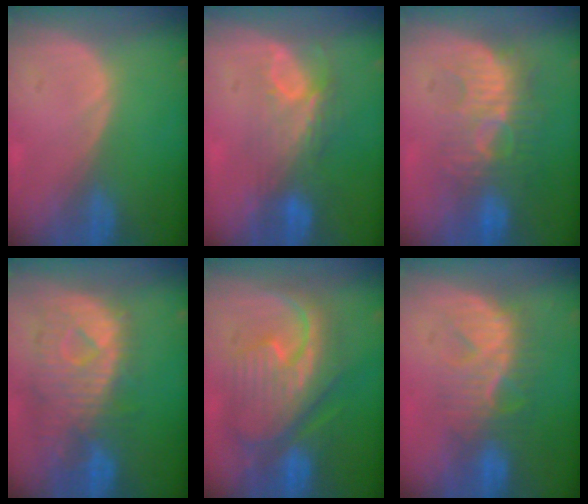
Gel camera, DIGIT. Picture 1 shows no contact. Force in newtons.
{"total": 7.6, "press": 6.7, "slide": 3.5}
{"total": 9.2, "press": 8.8, "slide": 2.8}
{"total": 10.7, "press": 9.5, "slide": 4.9}
{"total": 11.8, "press": 11.7, "slide": 1.2}
{"total": 8.0, "press": 7.9, "slide": 1.2}